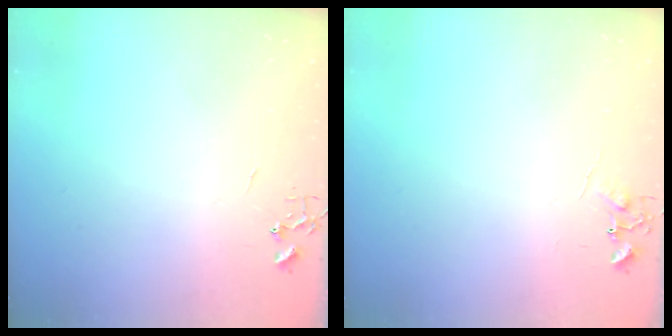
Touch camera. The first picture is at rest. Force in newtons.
{"total": 5.2, "press": 5.2, "slide": 0.6}